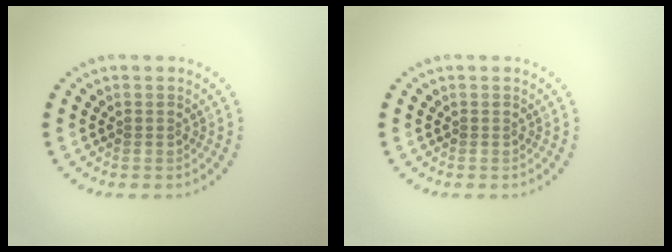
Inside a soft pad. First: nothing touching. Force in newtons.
{"total": 0.0}